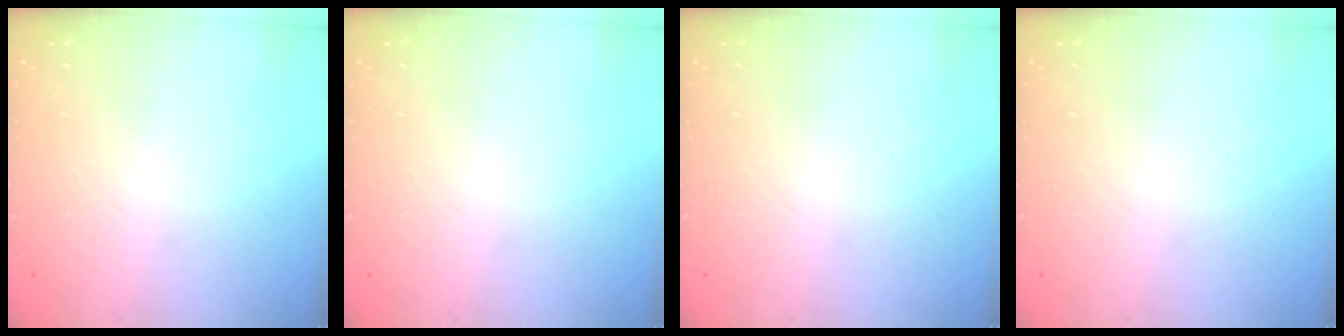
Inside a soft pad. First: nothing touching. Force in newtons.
{"total": 0.0}
{"total": 0.0}
{"total": 0.0}